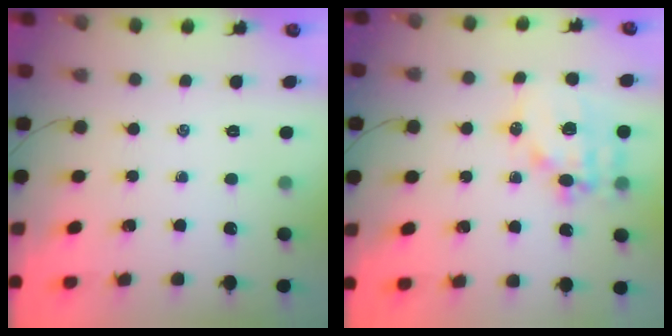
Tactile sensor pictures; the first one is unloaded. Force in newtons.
{"total": 13.8, "press": 13.4, "slide": 3.3}